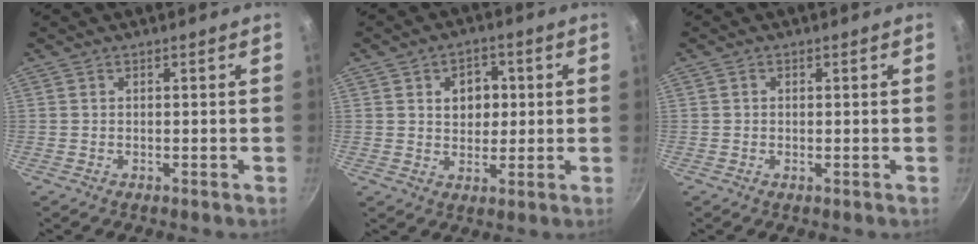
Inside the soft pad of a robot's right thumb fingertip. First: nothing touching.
{"total": 6.7, "force": [1.4, 5.2, 4.0], "torque": [-0.030, 0.001, 0.021]}
{"total": 0.6, "force": [0.1, 0.5, 0.4], "torque": [-0.006, 0.003, 0.001]}